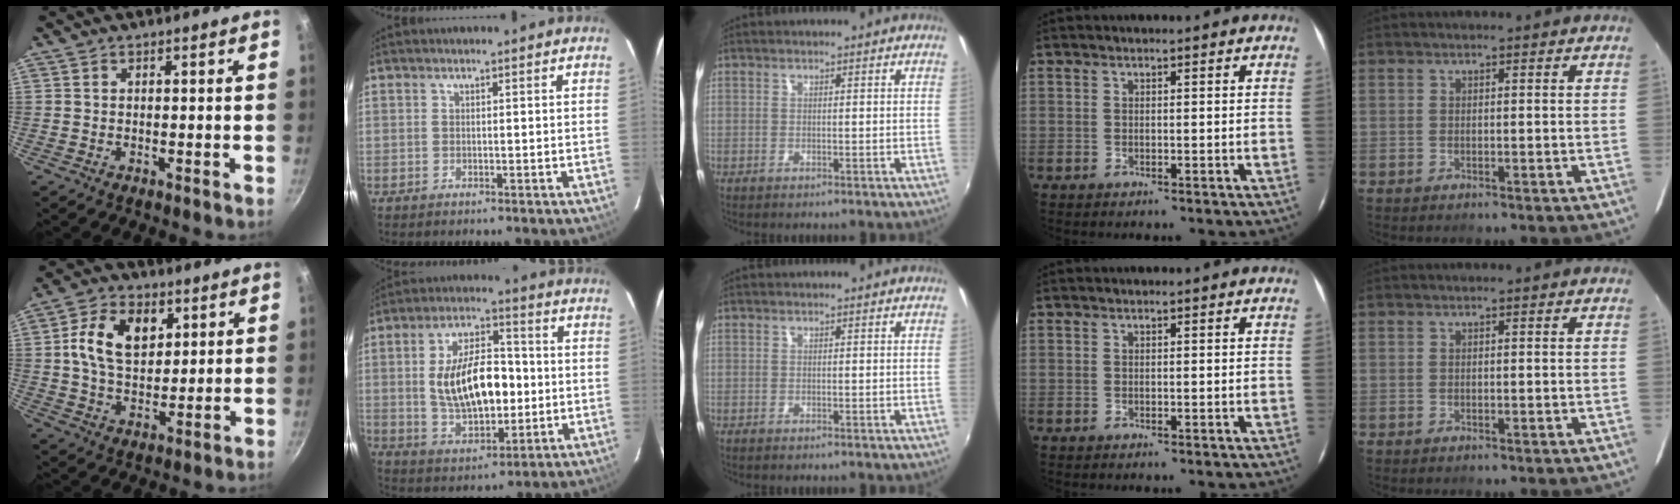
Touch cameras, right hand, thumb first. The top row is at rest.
{"thumb": {"total": 12.1, "force": [3.5, 8.1, 8.4], "torque": [-0.128, -0.004, 0.054]}, "index": {"total": 15.7, "force": [-0.3, 7.9, 13.6], "torque": [-0.251, 0.009, 0.010]}}